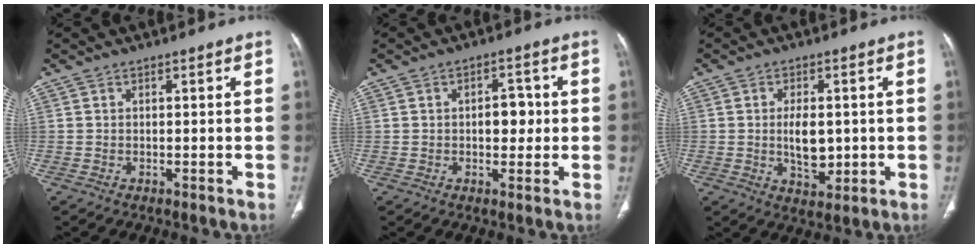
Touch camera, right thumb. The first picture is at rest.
{"total": 4.9, "force": [0.0, 3.1, 3.8], "torque": [-0.029, 0.008, -0.001]}
{"total": 6.8, "force": [-0.1, 3.8, 5.6], "torque": [-0.075, -0.006, 0.006]}